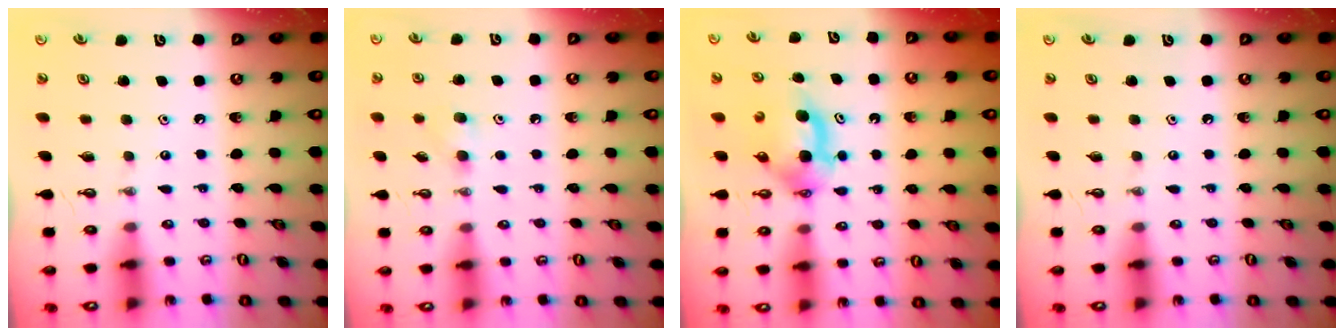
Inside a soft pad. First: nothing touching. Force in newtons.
{"total": 5.1, "press": 5.0, "slide": 0.9}
{"total": 5.9, "press": 5.6, "slide": 1.9}
{"total": 0.0}